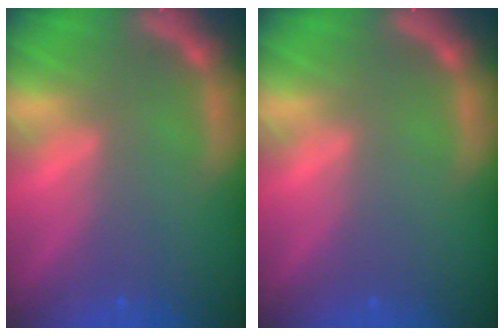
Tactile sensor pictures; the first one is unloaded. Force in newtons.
{"total": 0.0}